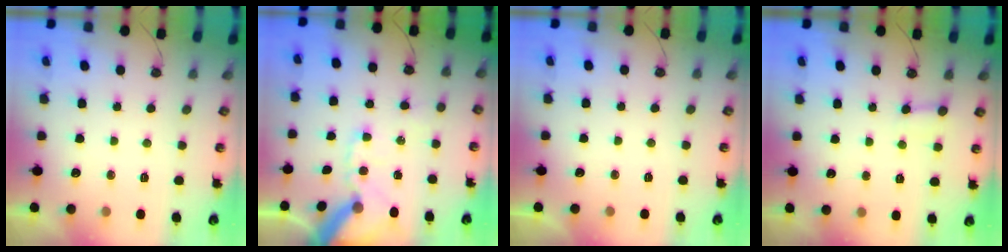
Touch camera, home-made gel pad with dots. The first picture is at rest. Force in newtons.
{"total": 14.5, "press": 14.3, "slide": 2.5}
{"total": 0.0}
{"total": 2.8, "press": 2.8, "slide": 0.5}